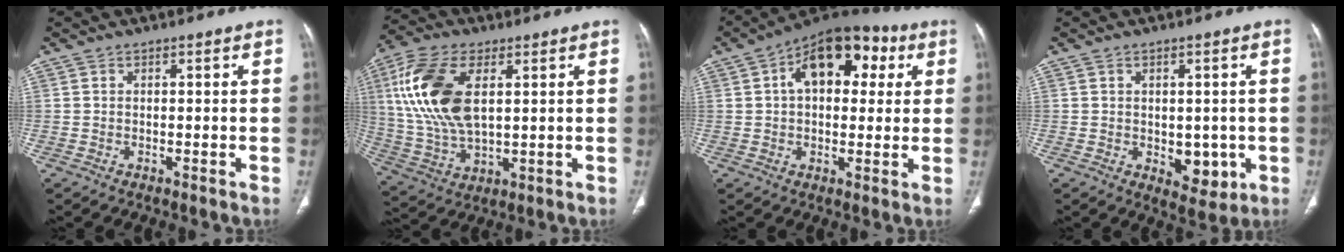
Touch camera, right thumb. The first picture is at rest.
{"total": 17.0, "force": [4.3, 8.8, 13.9], "torque": [-0.294, -0.003, 0.086]}
{"total": 15.8, "force": [4.5, 9.5, 11.8], "torque": [-0.134, 0.023, 0.060]}
{"total": 6.1, "force": [-1.0, 4.0, 4.5], "torque": [-0.029, -0.008, -0.001]}